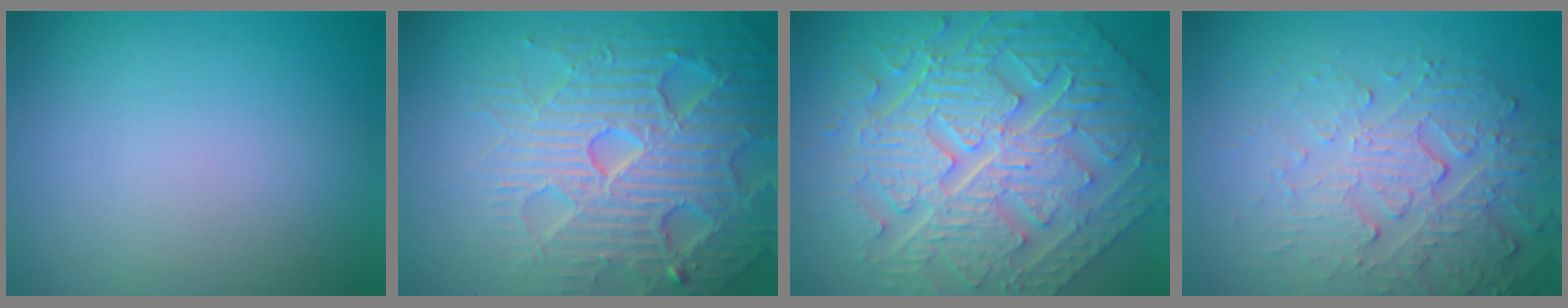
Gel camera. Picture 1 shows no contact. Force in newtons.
{"total": 6.8, "press": 6.7, "slide": 1.5}
{"total": 11.1, "press": 7.8, "slide": 7.9}
{"total": 4.3, "press": 4.1, "slide": 1.3}